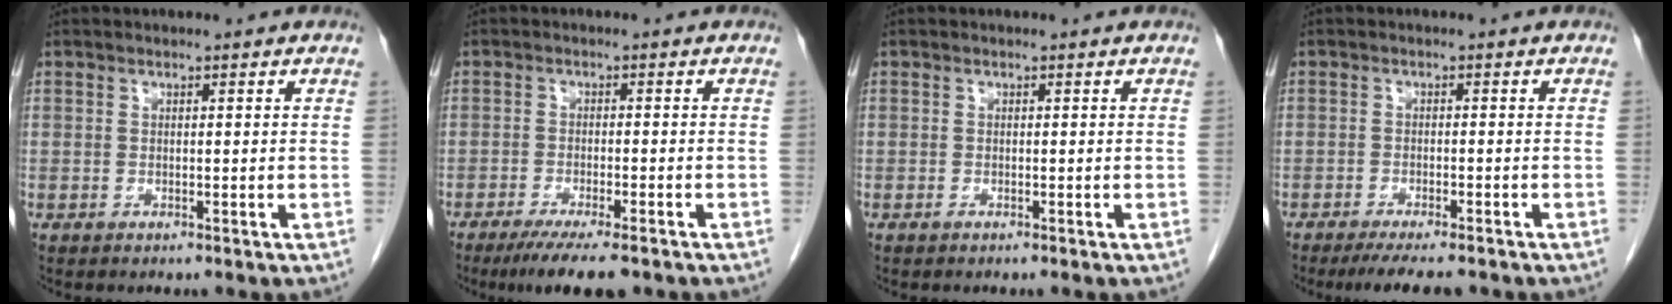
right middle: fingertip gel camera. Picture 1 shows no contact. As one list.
[{"total": 8.2, "force": [-6.1, 1.2, 5.4], "torque": [-0.078, -0.017, -0.092]}, {"total": 0.0}, {"total": 7.2, "force": [-6.0, 1.2, 3.9], "torque": [-0.051, -0.011, -0.090]}]